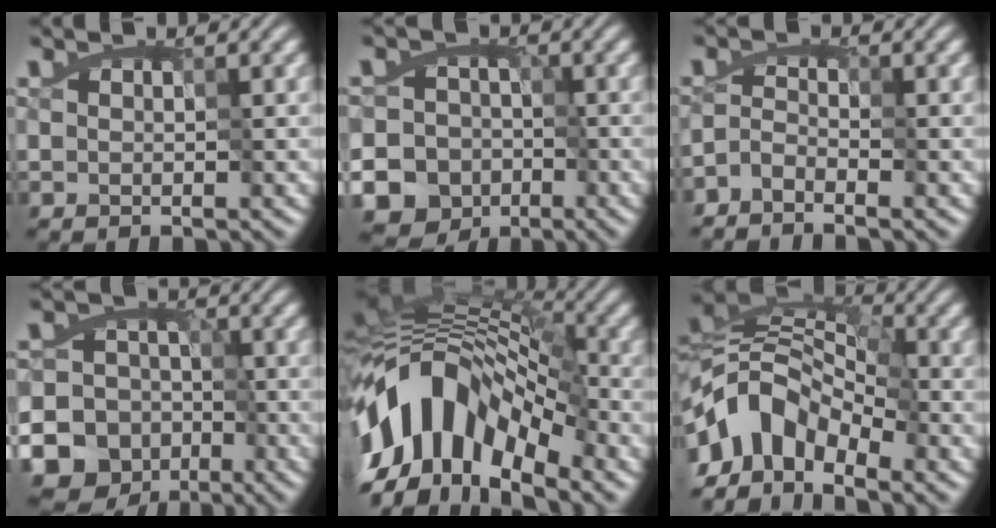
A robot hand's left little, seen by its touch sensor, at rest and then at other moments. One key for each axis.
{"total": 11.7, "fx": -5.3, "fy": 10.1, "fz": 2.6, "tx": -0.036, "ty": -0.006, "tz": -0.117}
{"total": 2.8, "fx": -2.7, "fy": 0.6, "fz": 0.5, "tx": 0.004, "ty": -0.001, "tz": -0.051}
{"total": 14.8, "fx": -7.5, "fy": 12.3, "fz": 3.1, "tx": -0.051, "ty": -0.010, "tz": -0.138}
{"total": 13.9, "fx": -6.4, "fy": 7.8, "fz": 9.6, "tx": -0.164, "ty": 0.027, "tz": -0.139}
{"total": 7.7, "fx": -5.4, "fy": 4.1, "fz": 3.7, "tx": -0.058, "ty": 0.012, "tz": -0.117}